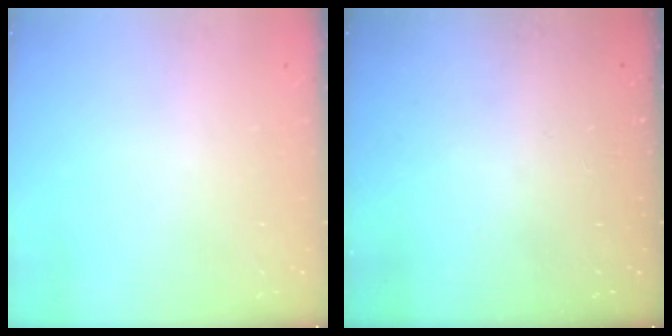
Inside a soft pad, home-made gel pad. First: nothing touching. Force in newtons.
{"total": 0.0}